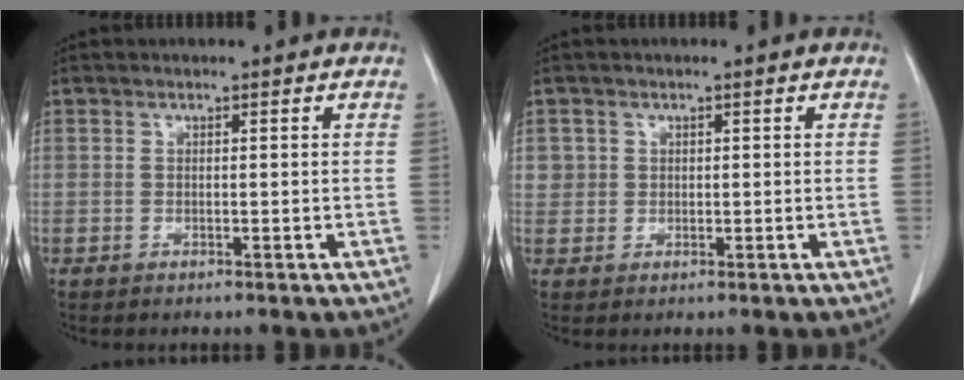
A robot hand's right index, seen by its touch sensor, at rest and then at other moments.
{"total": 2.0, "force": [0.6, 1.9, 0.1], "torque": [0.017, 0.004, 0.009]}